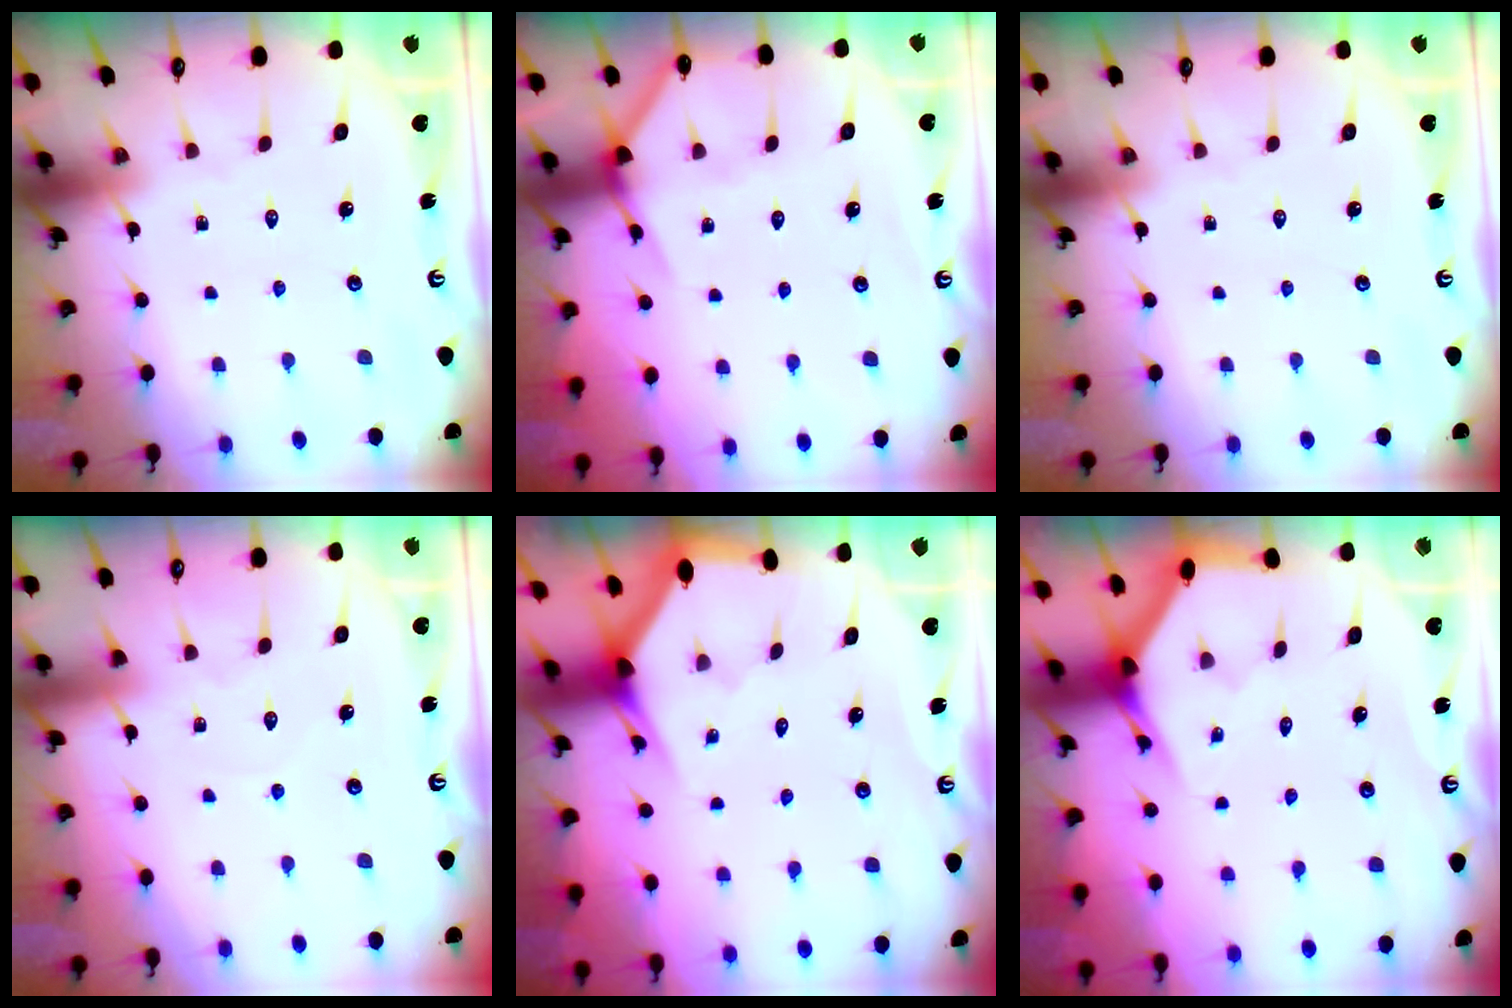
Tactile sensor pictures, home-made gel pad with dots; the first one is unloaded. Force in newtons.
{"total": 6.5, "press": 6.5, "slide": 0.3}
{"total": 0.0}
{"total": 2.9, "press": 2.9, "slide": 0.2}
{"total": 2.8, "press": 2.8, "slide": 0.2}
{"total": 3.9, "press": 3.9, "slide": 0.4}